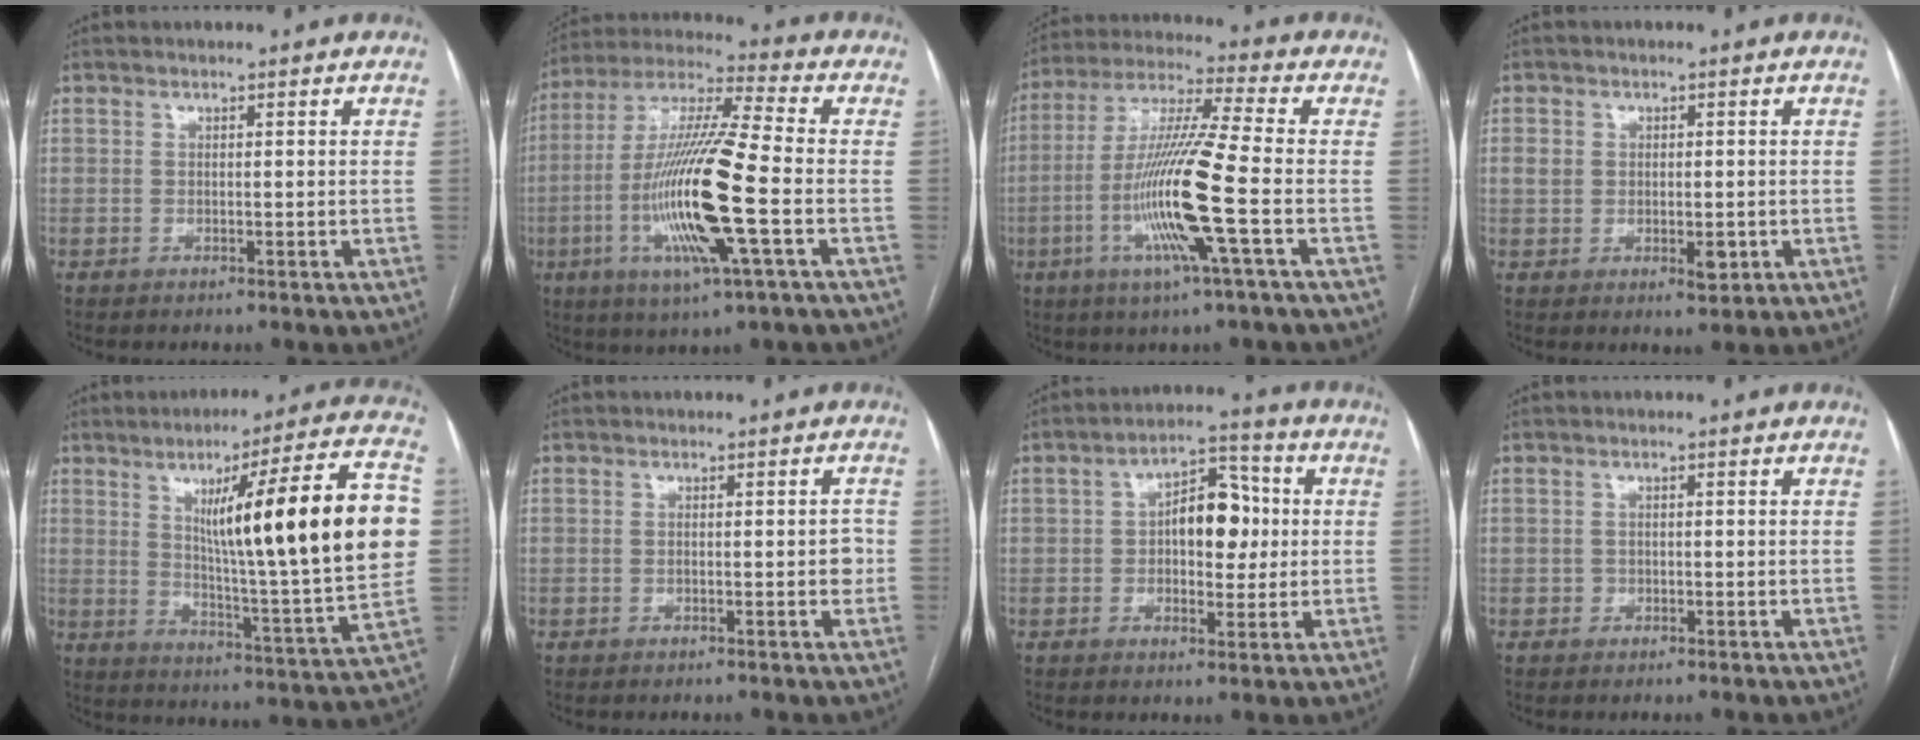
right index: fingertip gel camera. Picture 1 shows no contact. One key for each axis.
{"total": 18.2, "fx": -4.2, "fy": 0.9, "fz": 17.7, "tx": -0.360, "ty": -0.011, "tz": -0.081}
{"total": 15.3, "fx": -4.0, "fy": -0.8, "fz": 14.7, "tx": -0.296, "ty": -0.010, "tz": -0.083}
{"total": 4.3, "fx": -0.3, "fy": 3.0, "fz": 3.1, "tx": -0.047, "ty": 0.006, "tz": 0.006}
{"total": 25.7, "fx": 4.6, "fy": 1.0, "fz": 25.3, "tx": -0.332, "ty": 0.008, "tz": 0.060}
{"total": 2.2, "fx": -0.4, "fy": 0.7, "fz": 2.0, "tx": -0.019, "ty": 0.006, "tz": -0.004}
{"total": 8.9, "fx": 0.6, "fy": 4.6, "fz": 7.7, "tx": -0.116, "ty": 0.028, "tz": 0.011}
{"total": 0.9, "fx": -0.4, "fy": 0.8, "fz": 0.0, "tx": -0.001, "ty": 0.004, "tz": -0.009}